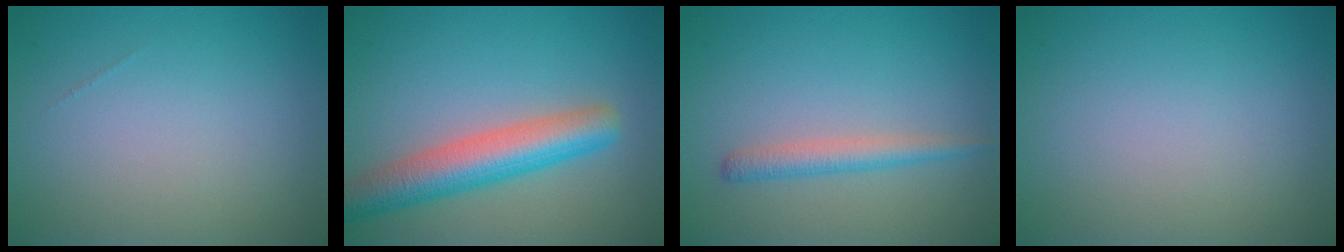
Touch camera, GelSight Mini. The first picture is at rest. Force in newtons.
{"total": 6.1, "press": 6.1, "slide": 0.3}
{"total": 2.1, "press": 2.1, "slide": 0.1}
{"total": 0.0}